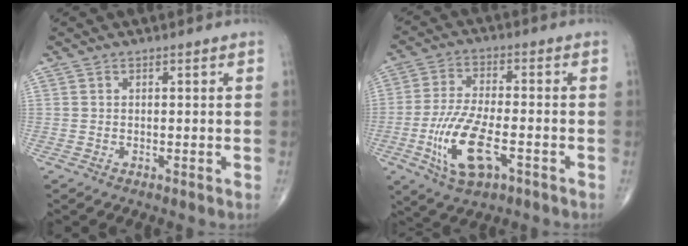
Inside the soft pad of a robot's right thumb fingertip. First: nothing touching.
{"total": 12.5, "force": [-4.3, 5.1, 10.6], "torque": [-0.217, 0.011, -0.076]}